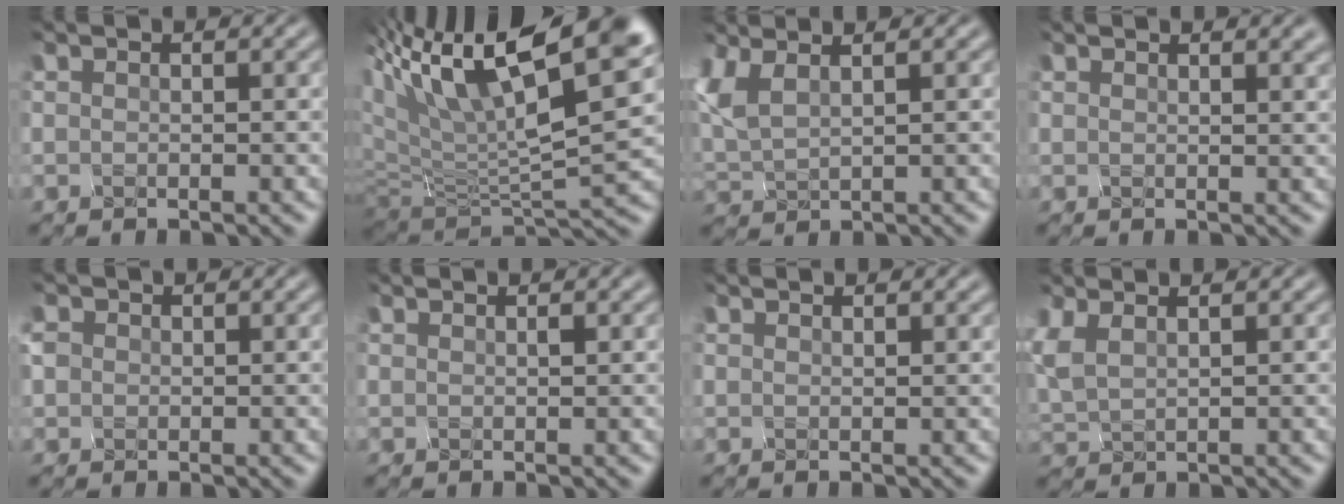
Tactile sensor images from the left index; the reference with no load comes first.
{"total": 13.4, "force": [4.1, 4.7, 11.9], "torque": [-0.231, 0.003, 0.085]}
{"total": 2.2, "force": [0.7, 0.7, 2.0], "torque": [-0.081, 0.005, 0.039]}
{"total": 3.0, "force": [2.2, 1.2, 1.7], "torque": [-0.006, 0.016, 0.017]}
{"total": 1.0, "force": [-0.5, 0.2, -0.8], "torque": [-0.010, -0.005, 0.018]}
{"total": 0.8, "force": [0.5, 0.3, 0.6], "torque": [-0.006, 0.002, 0.007]}
{"total": 0.6, "force": [0.5, 0.1, 0.2], "torque": [0.004, 0.001, 0.009]}
{"total": 1.9, "force": [1.0, 0.7, 1.4], "torque": [-0.066, 0.004, 0.042]}